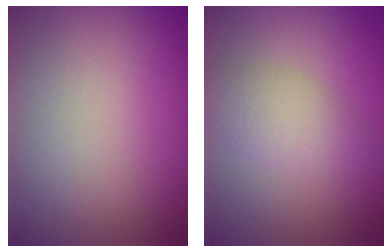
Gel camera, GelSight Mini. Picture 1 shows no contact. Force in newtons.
{"total": 3.4, "press": 3.3, "slide": 0.1}